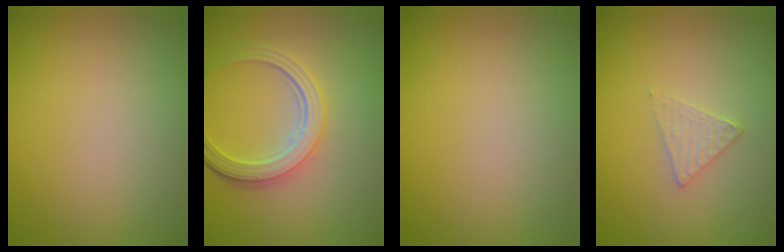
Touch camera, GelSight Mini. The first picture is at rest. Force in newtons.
{"total": 4.6, "press": 3.5, "slide": 3.0}
{"total": 0.0}
{"total": 1.6, "press": 1.6, "slide": 0.2}